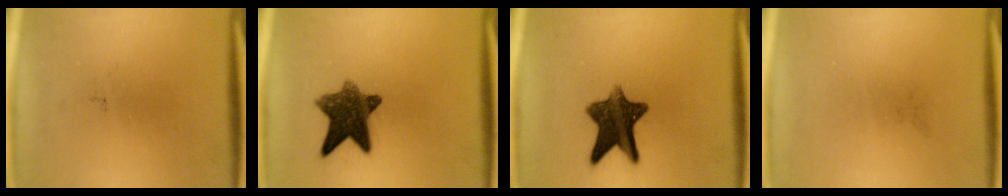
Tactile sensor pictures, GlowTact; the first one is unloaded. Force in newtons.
{"total": 9.6}
{"total": 10.6}
{"total": 0.0}